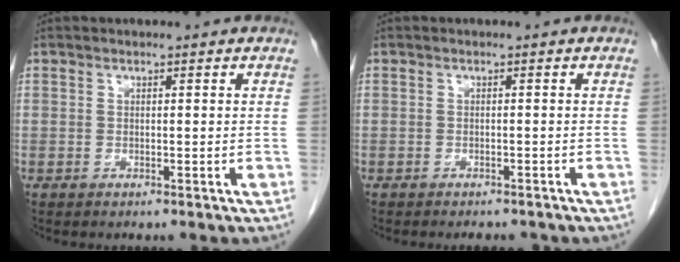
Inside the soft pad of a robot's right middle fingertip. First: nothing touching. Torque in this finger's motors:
{"motor_torque": [0.03, -0.02, 0.00, 0.00]}